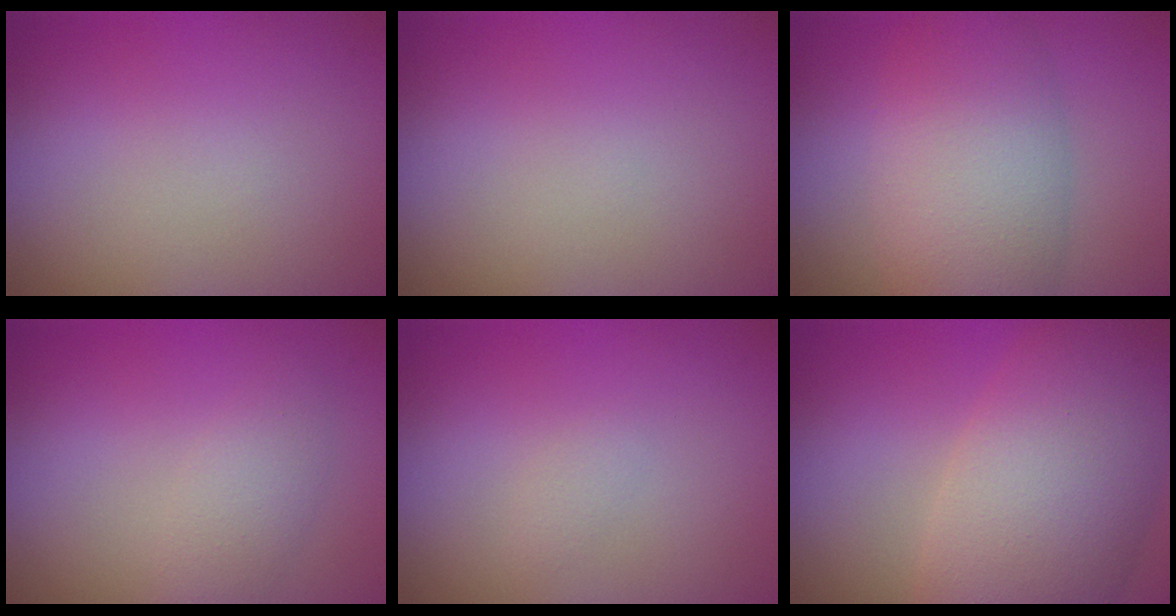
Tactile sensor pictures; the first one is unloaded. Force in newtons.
{"total": 0.0}
{"total": 7.4, "press": 7.4, "slide": 0.3}
{"total": 2.2, "press": 2.2, "slide": 0.1}
{"total": 0.7, "press": 0.7, "slide": 0.1}
{"total": 10.0, "press": 10.0, "slide": 0.6}